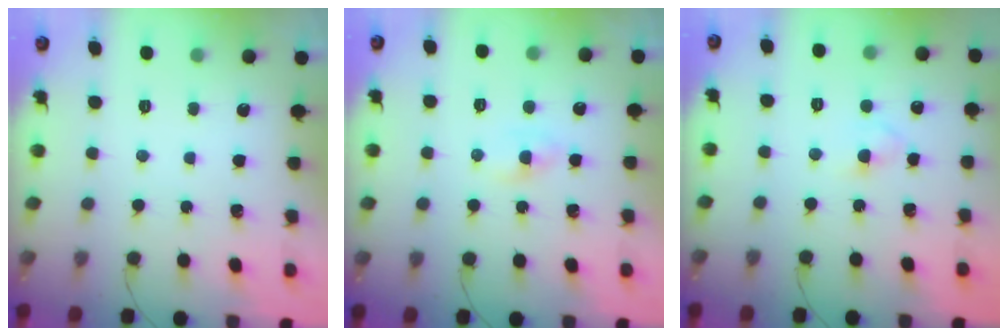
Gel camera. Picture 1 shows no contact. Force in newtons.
{"total": 1.2, "press": 1.0, "slide": 0.6}
{"total": 2.9, "press": 2.7, "slide": 1.1}